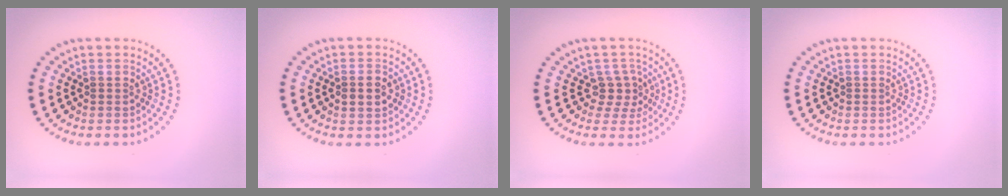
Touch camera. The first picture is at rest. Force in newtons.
{"total": 2.5, "press": 2.5, "slide": 0.0}
{"total": 2.3, "press": 1.7, "slide": 1.5}
{"total": 0.0}